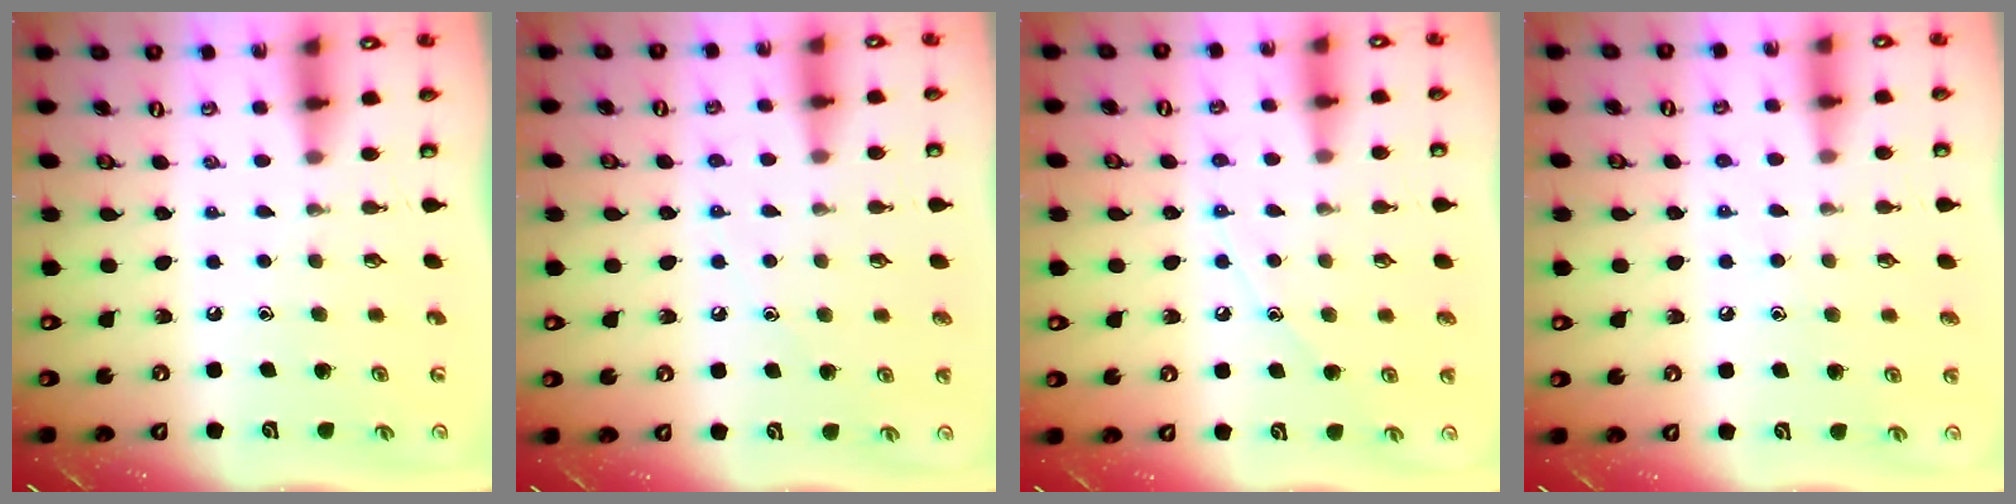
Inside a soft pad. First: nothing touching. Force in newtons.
{"total": 4.9, "press": 4.8, "slide": 0.5}
{"total": 7.1, "press": 7.1, "slide": 0.2}
{"total": 5.5, "press": 5.4, "slide": 0.7}